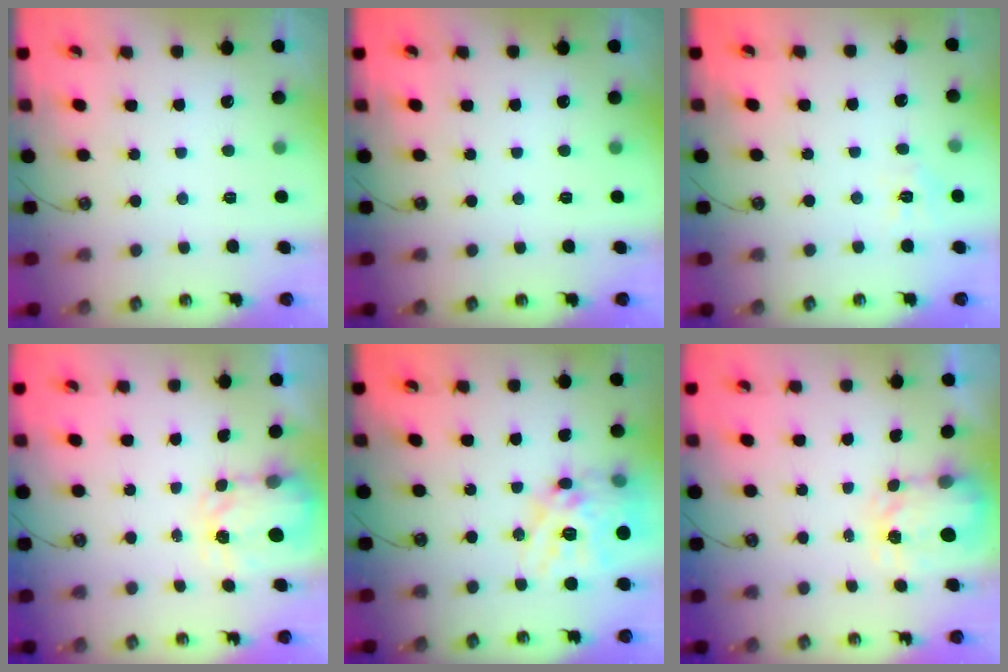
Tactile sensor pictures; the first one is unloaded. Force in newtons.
{"total": 0.0}
{"total": 6.2, "press": 6.2, "slide": 0.6}
{"total": 3.8, "press": 3.7, "slide": 0.5}
{"total": 17.8, "press": 17.7, "slide": 1.6}
{"total": 3.6, "press": 3.6, "slide": 0.5}